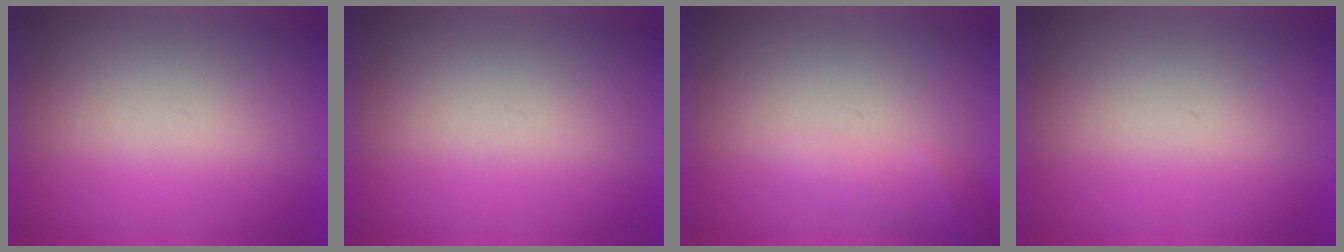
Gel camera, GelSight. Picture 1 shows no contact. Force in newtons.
{"total": 0.0}
{"total": 1.4}
{"total": 0.0}